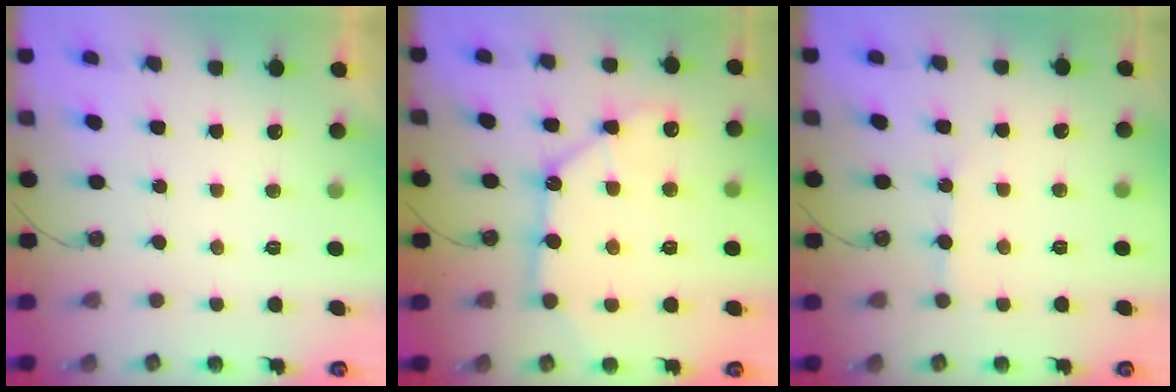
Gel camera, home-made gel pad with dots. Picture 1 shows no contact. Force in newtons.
{"total": 11.7, "press": 11.6, "slide": 1.5}
{"total": 4.9, "press": 4.9, "slide": 0.1}